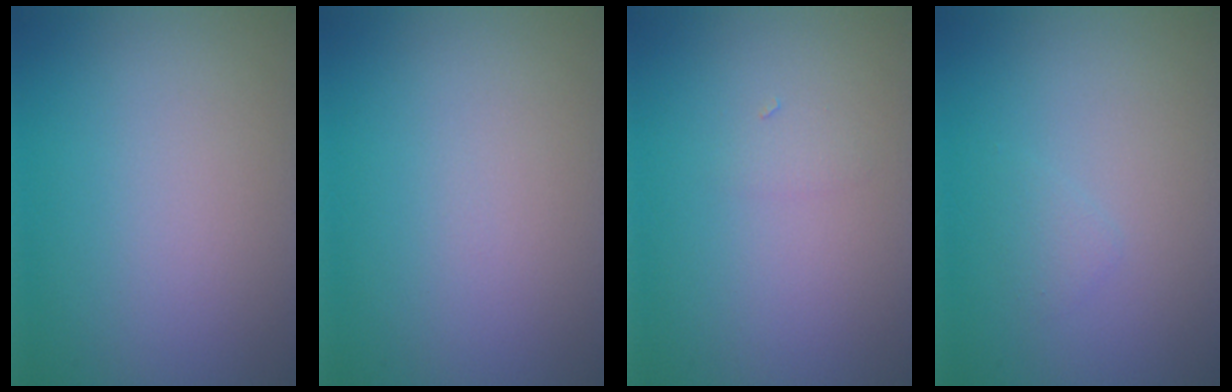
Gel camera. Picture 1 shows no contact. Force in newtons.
{"total": 0.0}
{"total": 0.6, "press": 0.6, "slide": 0.0}
{"total": 0.8, "press": 0.8, "slide": 0.1}